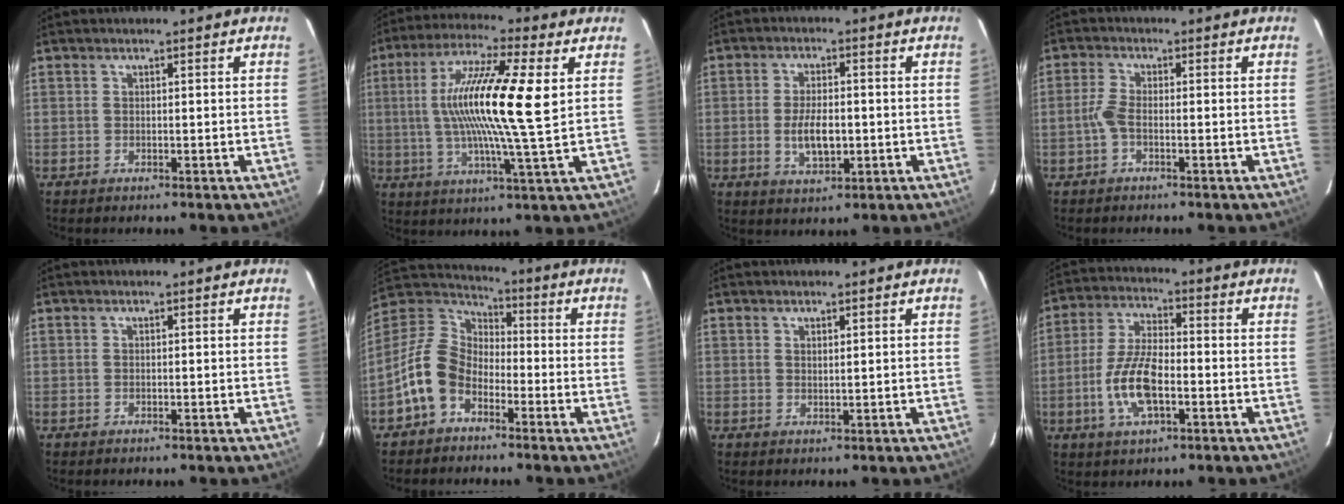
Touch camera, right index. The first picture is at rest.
{"total": 16.8, "force": [2.9, 0.8, 16.6], "torque": [-0.295, 0.005, 0.043]}
{"total": 6.7, "force": [-1.1, 3.1, 5.9], "torque": [-0.114, -0.005, -0.015]}
{"total": 2.6, "force": [-1.1, 0.8, 2.3], "torque": [-0.058, 0.005, -0.024]}
{"total": 0.0}
{"total": 11.2, "force": [-5.6, 7.5, 6.2], "torque": [-0.139, 0.019, -0.115]}
{"total": 1.0, "force": [0.8, 0.3, 0.6], "torque": [-0.011, 0.001, 0.014]}
{"total": 10.9, "force": [-3.3, 4.3, 9.4], "torque": [-0.198, 0.002, -0.063]}